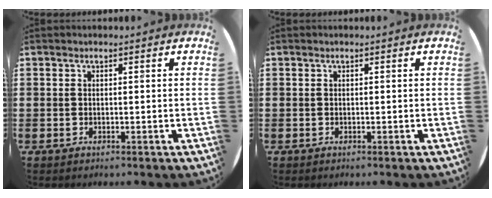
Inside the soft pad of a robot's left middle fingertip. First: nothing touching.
{"total": 0.0}